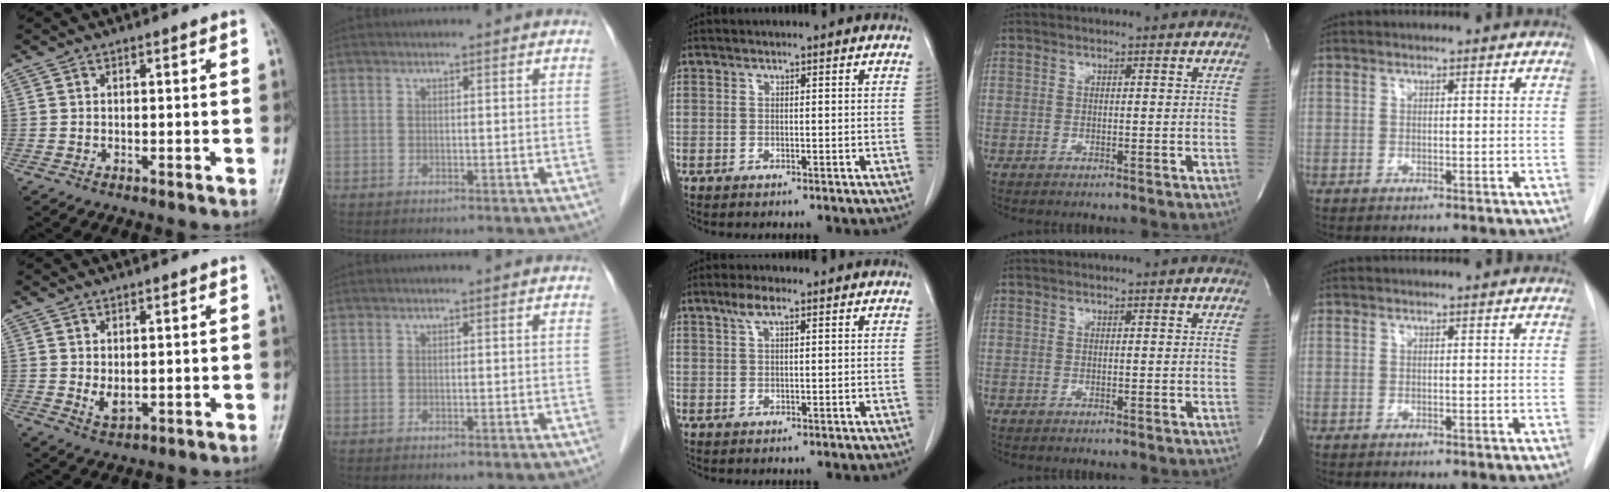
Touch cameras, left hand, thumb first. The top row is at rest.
{"thumb": {"total": 3.4, "force": [0.7, 1.8, 2.8], "torque": [-0.043, -0.012, 0.018]}, "middle": {"total": 2.6, "force": [1.5, 0.6, 2.0], "torque": [-0.046, 0.009, 0.032]}}